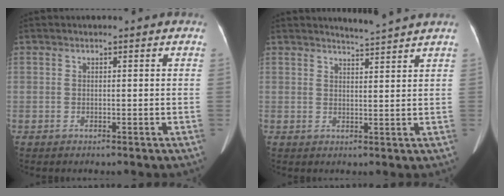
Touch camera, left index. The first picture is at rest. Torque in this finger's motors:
{"motor_torque": [-0.30, -0.38, -0.05, 0.00]}